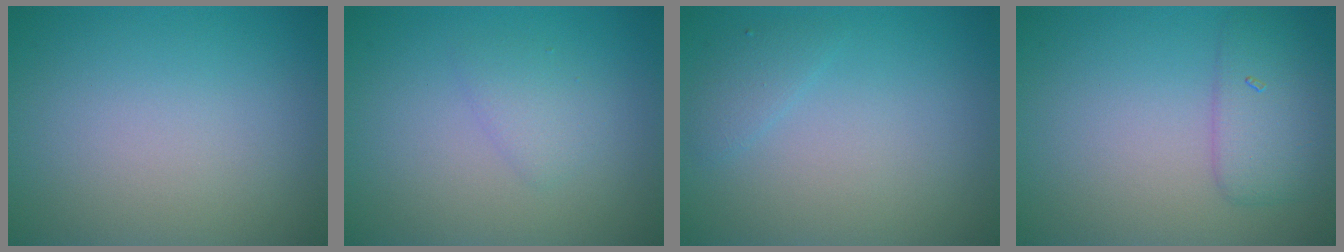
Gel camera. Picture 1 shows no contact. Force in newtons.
{"total": 1.4, "press": 1.4, "slide": 0.0}
{"total": 1.2, "press": 1.2, "slide": 0.1}
{"total": 3.1, "press": 3.1, "slide": 0.1}